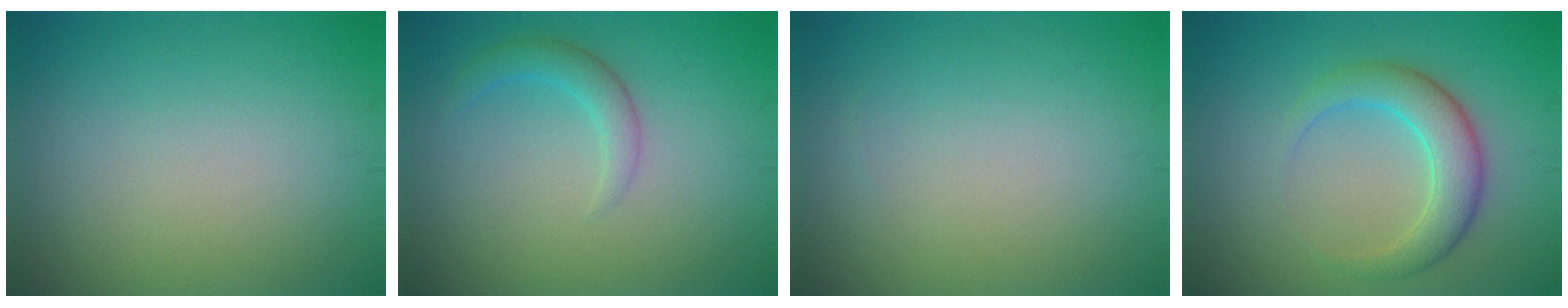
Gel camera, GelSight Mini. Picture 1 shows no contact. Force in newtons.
{"total": 2.0, "press": 2.0, "slide": 0.2}
{"total": 0.0}
{"total": 4.2, "press": 4.2, "slide": 0.1}